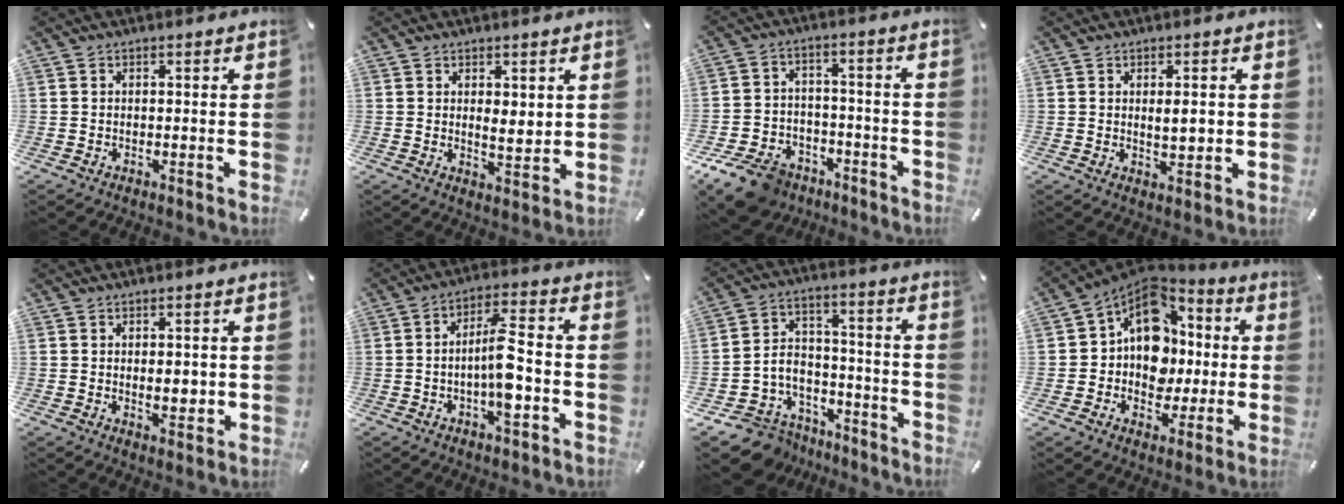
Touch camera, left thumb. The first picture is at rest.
{"total": 3.6, "force": [1.8, 2.0, 2.3], "torque": [-0.024, -0.014, 0.029]}
{"total": 11.0, "force": [-7.9, 6.3, 4.3], "torque": [-0.084, 0.052, -0.146]}
{"total": 3.7, "force": [0.7, 1.6, 3.2], "torque": [-0.050, -0.002, 0.007]}
{"total": 3.8, "force": [0.4, 2.4, 2.9], "torque": [-0.034, -0.005, 0.002]}
{"total": 10.1, "force": [-2.2, 3.5, 9.2], "torque": [-0.162, 0.009, -0.041]}
{"total": 9.3, "force": [-6.8, 6.3, 1.0], "torque": [-0.019, 0.036, -0.124]}
{"total": 14.3, "force": [1.3, 12.1, 7.6], "torque": [-0.120, -0.019, 0.029]}